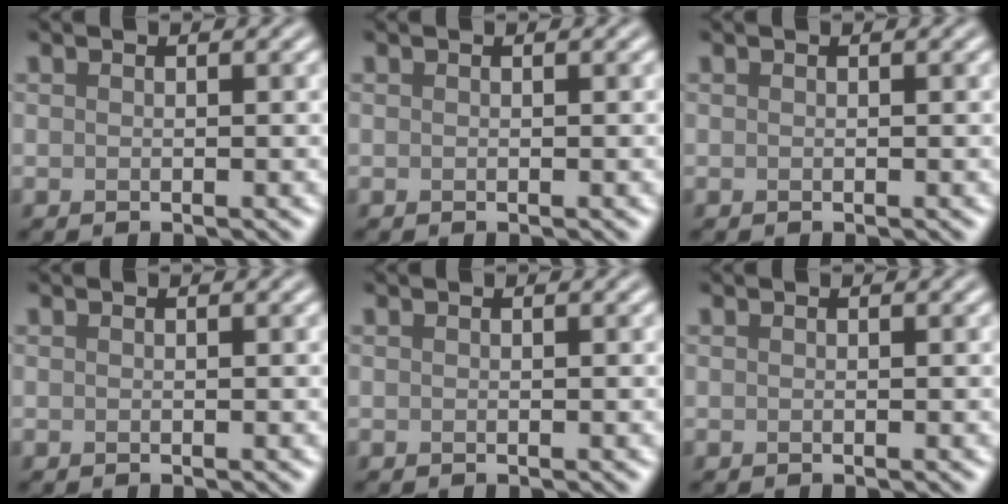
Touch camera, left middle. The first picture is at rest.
{"total": 0.0}
{"total": 0.0}
{"total": 0.0}
{"total": 0.0}
{"total": 0.0}